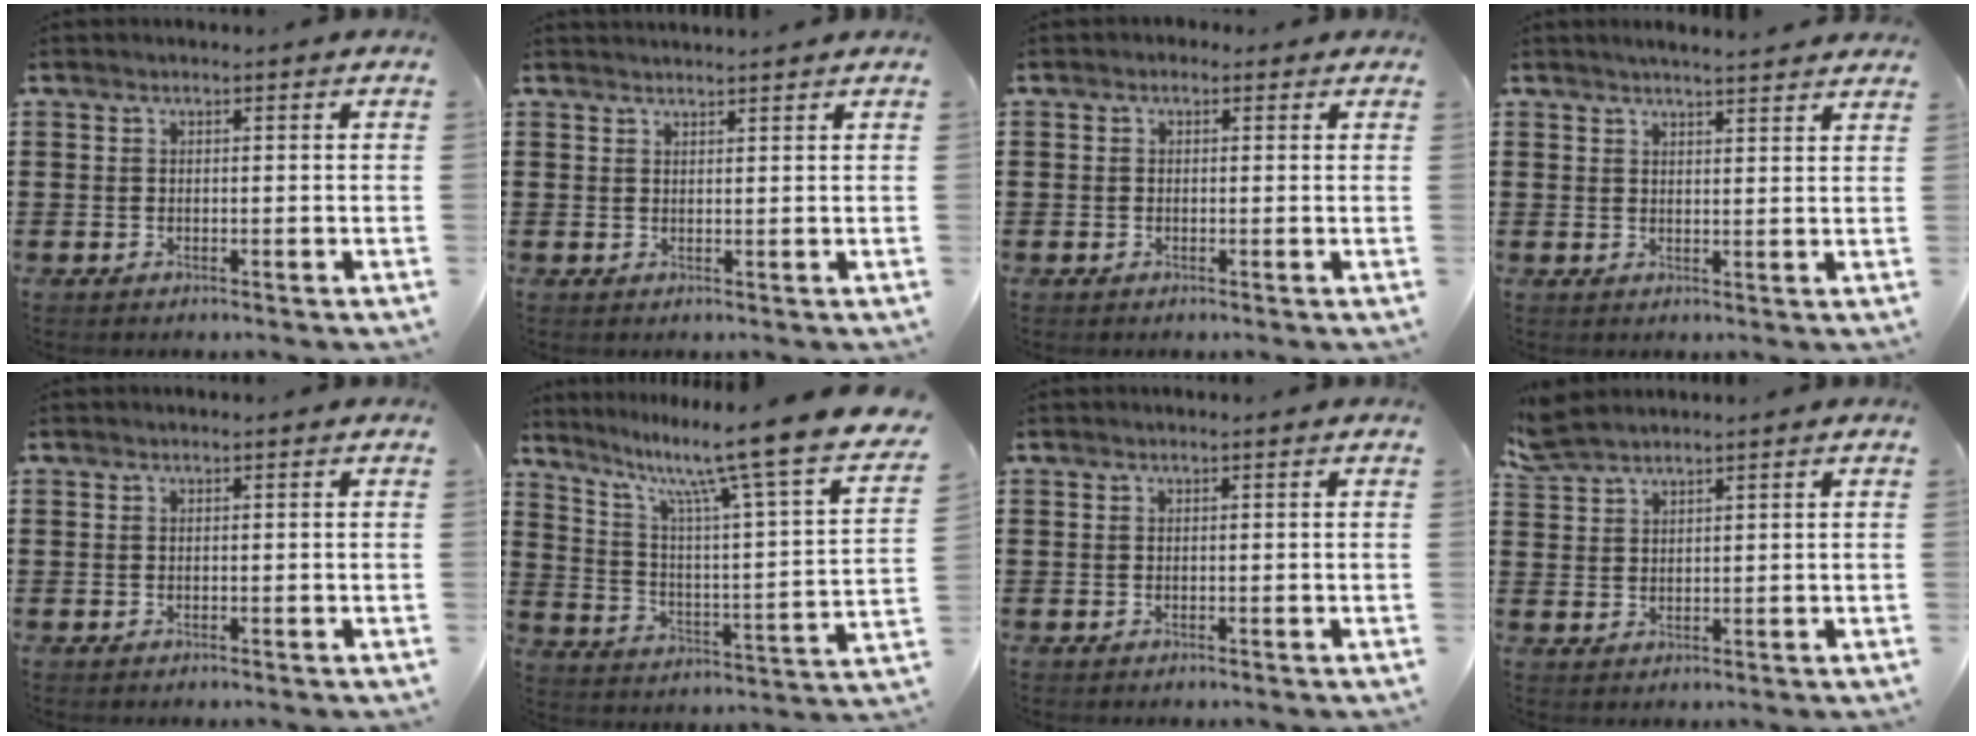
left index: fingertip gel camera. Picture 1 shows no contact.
{"total": 1.3, "force": [1.2, 0.1, -0.1], "torque": [-0.001, -0.002, 0.025]}
{"total": 1.3, "force": [0.2, 1.2, 0.2], "torque": [-0.009, 0.008, 0.003]}
{"total": 2.5, "force": [2.5, 0.2, 0.1], "torque": [-0.010, -0.006, 0.048]}
{"total": 0.0}
{"total": 11.6, "force": [9.2, -0.6, 7.1], "torque": [-0.145, -0.081, 0.135]}
{"total": 0.0}
{"total": 3.4, "force": [3.1, 0.8, 1.2], "torque": [-0.032, -0.001, 0.061]}